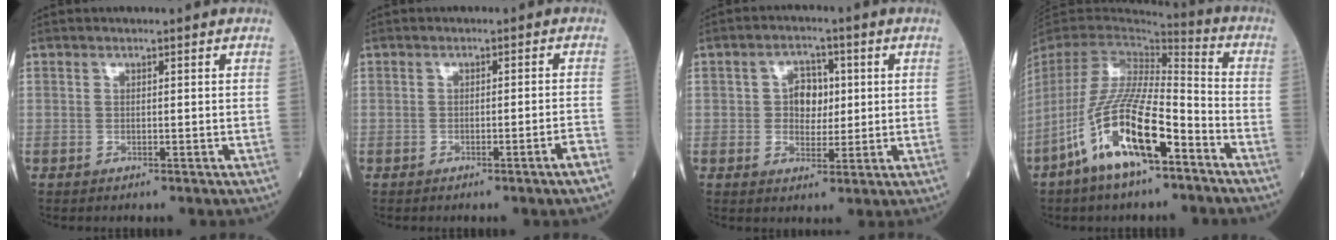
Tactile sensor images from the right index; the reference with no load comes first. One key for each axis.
{"total": 2.5, "fx": -1.7, "fy": -0.7, "fz": 1.8, "tx": -0.025, "ty": -0.003, "tz": -0.027}
{"total": 5.0, "fx": 0.7, "fy": 3.6, "fz": 3.4, "tx": -0.050, "ty": 0.012, "tz": 0.012}
{"total": 15.8, "fx": -8.5, "fy": 3.6, "fz": 12.8, "tx": -0.263, "ty": -0.013, "tz": -0.156}